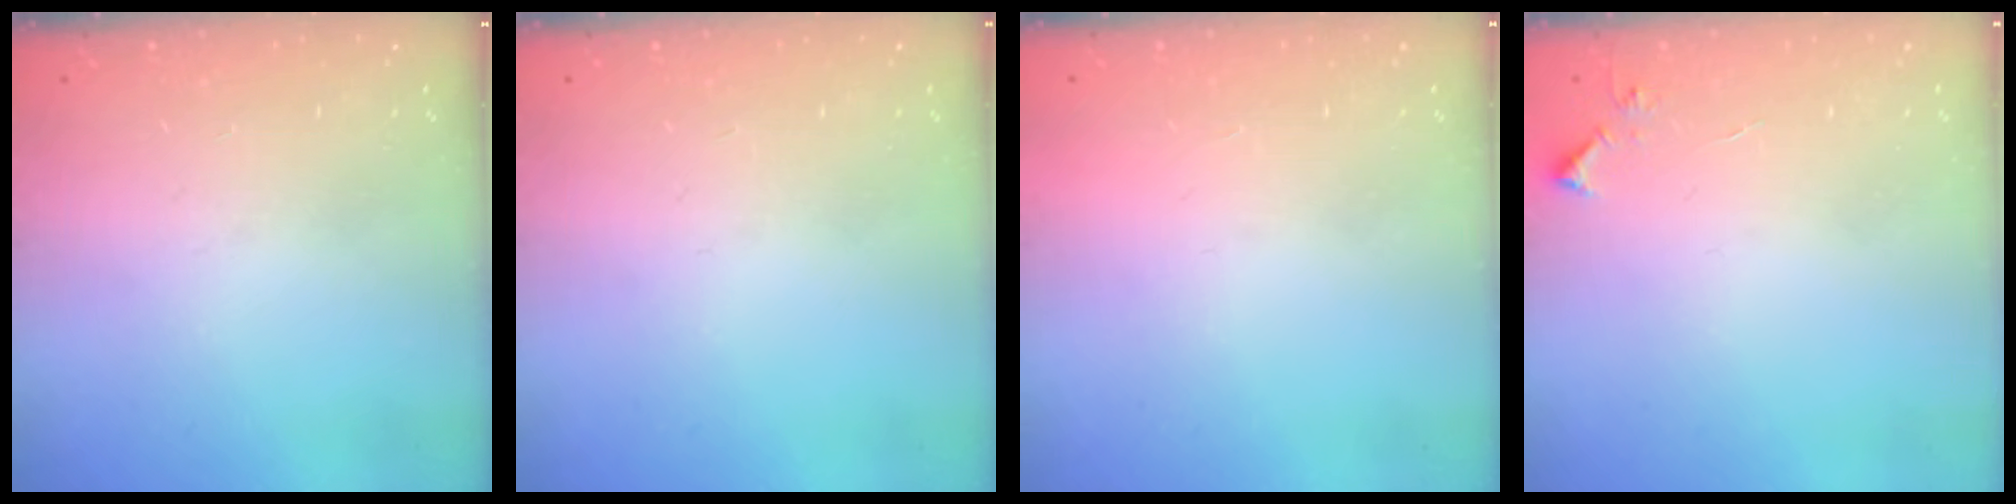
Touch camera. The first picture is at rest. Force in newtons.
{"total": 0.0}
{"total": 1.5, "press": 1.5, "slide": 0.1}
{"total": 3.8, "press": 3.8, "slide": 0.5}